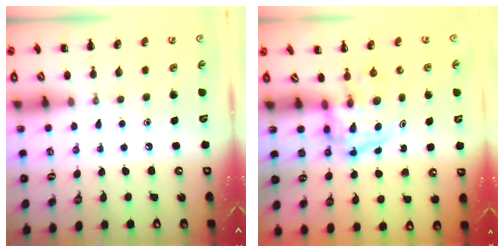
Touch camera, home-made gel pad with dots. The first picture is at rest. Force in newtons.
{"total": 3.6, "press": 3.5, "slide": 0.5}